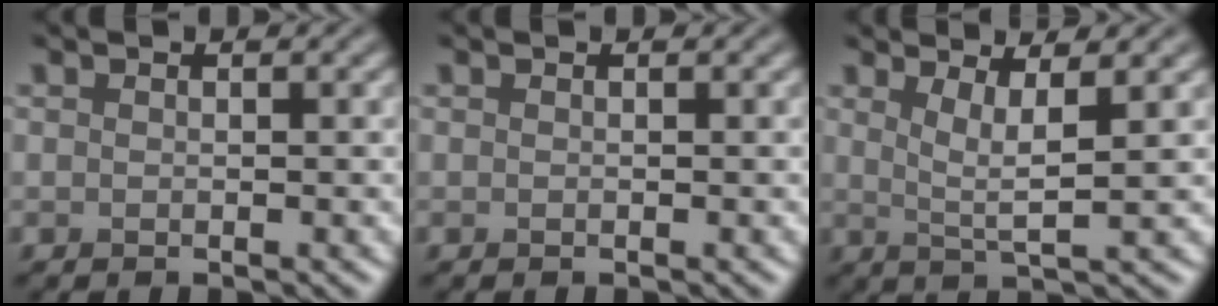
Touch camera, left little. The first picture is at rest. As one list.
[{"total": 0.0}, {"total": 3.2, "force": [1.3, 0.5, 2.8], "torque": [-0.048, -0.007, 0.025]}]